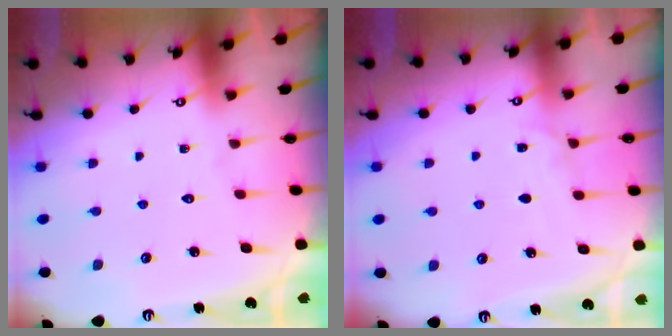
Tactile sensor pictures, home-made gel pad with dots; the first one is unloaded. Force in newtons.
{"total": 4.4, "press": 4.4, "slide": 0.5}